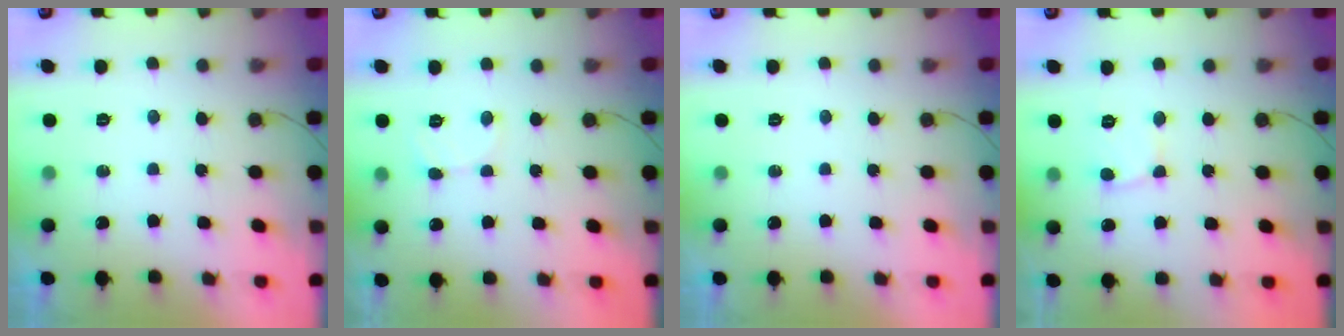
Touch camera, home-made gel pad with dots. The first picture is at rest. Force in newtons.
{"total": 3.5, "press": 3.5, "slide": 0.3}
{"total": 0.0}
{"total": 2.9, "press": 2.9, "slide": 0.2}